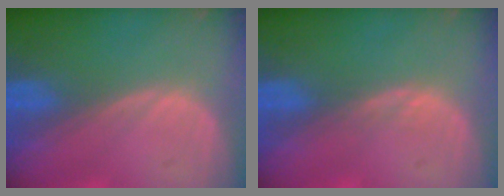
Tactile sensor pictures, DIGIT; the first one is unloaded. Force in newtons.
{"total": 0.7, "press": 0.7, "slide": 0.1}